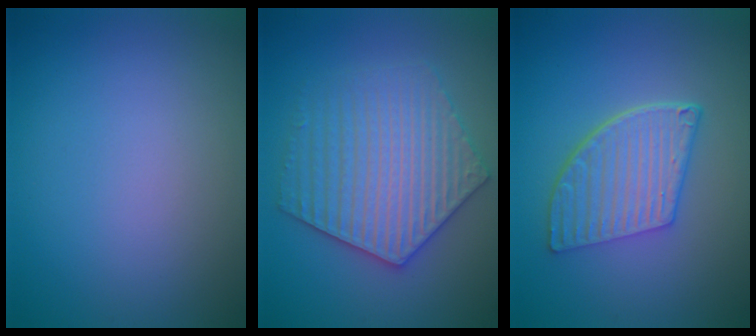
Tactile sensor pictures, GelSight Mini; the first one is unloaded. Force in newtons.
{"total": 6.1, "press": 6.1, "slide": 1.0}
{"total": 5.7, "press": 4.2, "slide": 3.8}